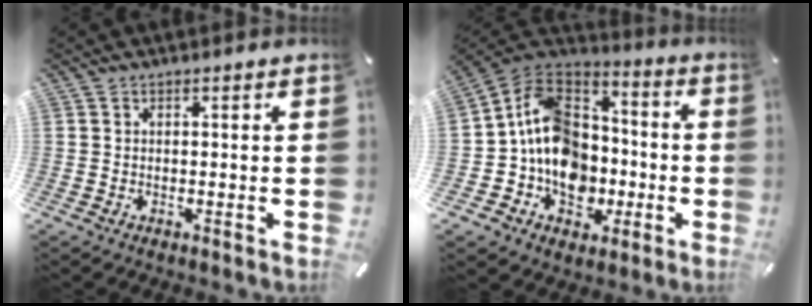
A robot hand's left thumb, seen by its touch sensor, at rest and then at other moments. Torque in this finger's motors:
{"motor_torque": [0.65, 1.74, 1.44, 1.34, 0.23]}